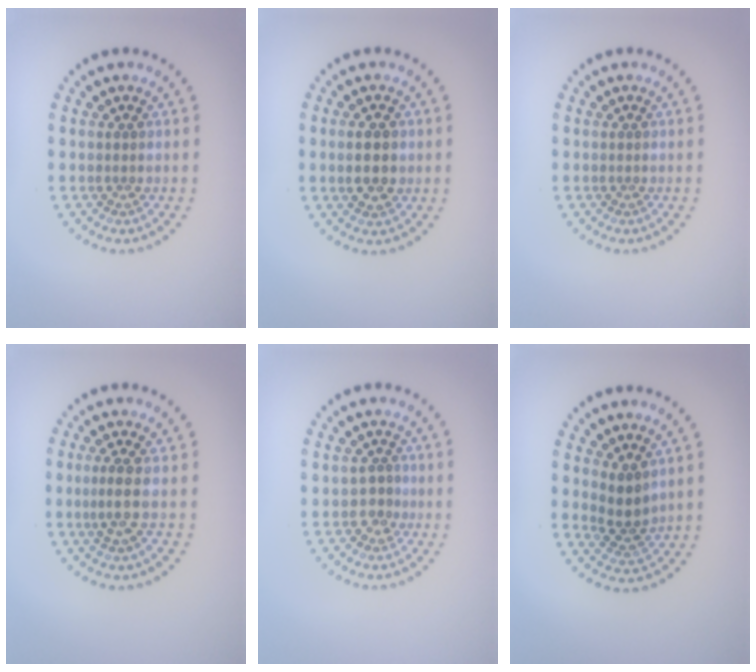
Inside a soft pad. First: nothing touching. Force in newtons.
{"total": 3.1, "press": 3.1, "slide": 0.2}
{"total": 0.0}
{"total": 1.9, "press": 1.4, "slide": 1.3}
{"total": 1.2, "press": 0.9, "slide": 0.8}
{"total": 2.4, "press": 1.9, "slide": 1.5}